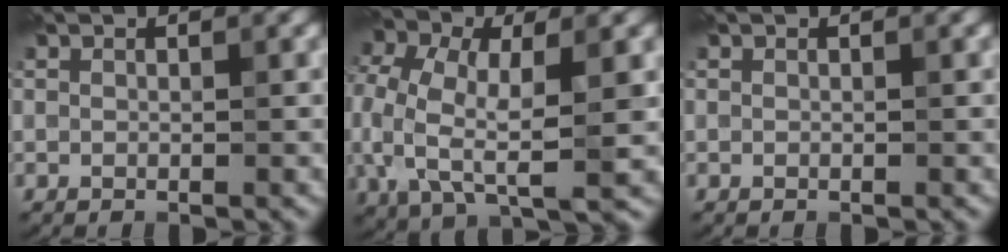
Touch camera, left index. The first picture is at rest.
{"total": 10.0, "force": [-0.5, 5.7, 8.2], "torque": [-0.187, -0.004, -0.012]}
{"total": 0.0}